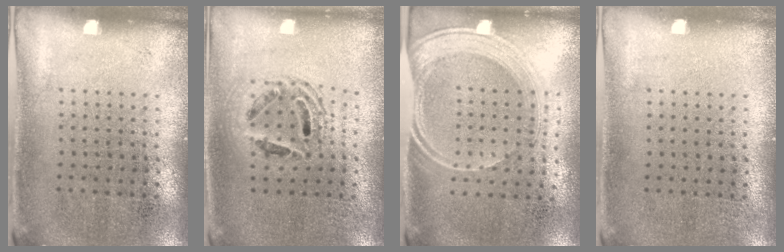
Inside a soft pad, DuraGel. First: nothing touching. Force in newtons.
{"total": 1.5, "press": 1.3, "slide": 0.8}
{"total": 1.9, "press": 1.6, "slide": 1.1}
{"total": 0.0}